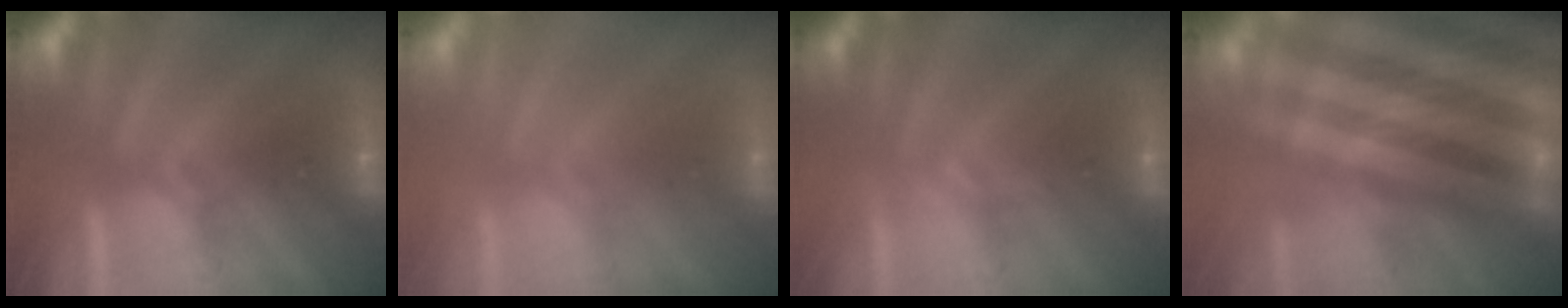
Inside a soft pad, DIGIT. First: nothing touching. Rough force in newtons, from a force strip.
{"total": 2.7}
{"total": 3.6}
{"total": 5.6}